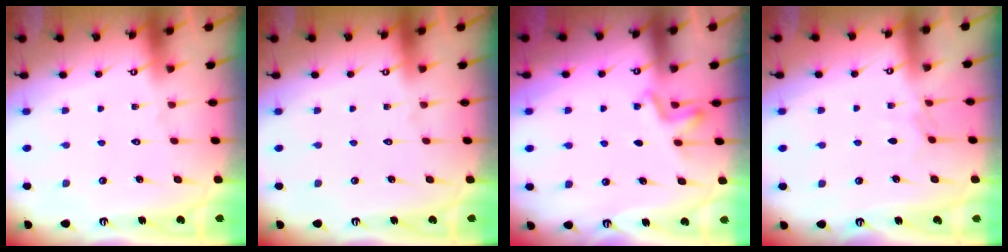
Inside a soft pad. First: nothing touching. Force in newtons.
{"total": 0.0}
{"total": 3.3, "press": 2.9, "slide": 1.4}
{"total": 2.8, "press": 2.8, "slide": 0.5}